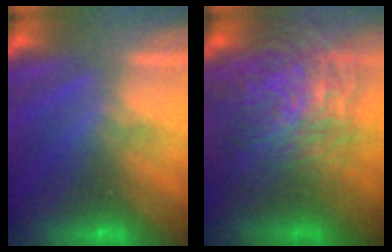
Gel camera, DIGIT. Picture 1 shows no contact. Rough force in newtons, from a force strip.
{"total": 8.1}